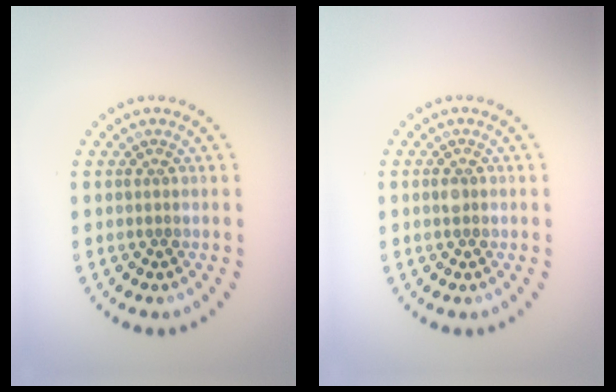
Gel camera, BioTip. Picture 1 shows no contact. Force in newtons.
{"total": 1.0, "press": 1.0, "slide": 0.0}